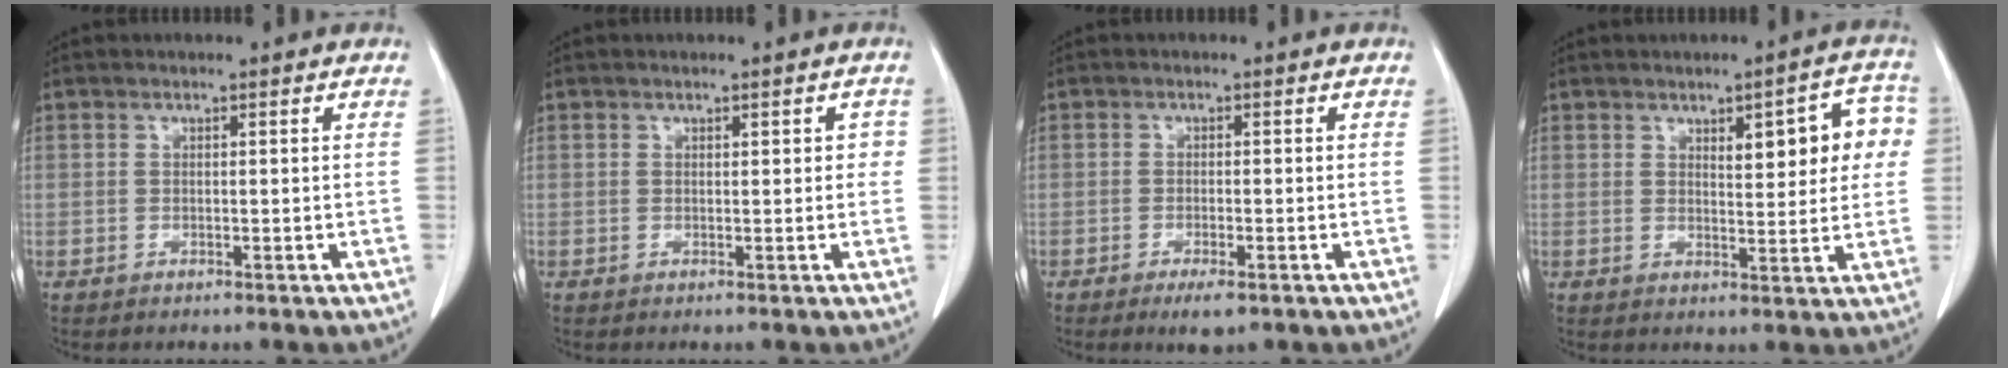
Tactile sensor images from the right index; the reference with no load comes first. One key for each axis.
{"total": 1.8, "fx": 0.4, "fy": 0.9, "fz": 1.4, "tx": -0.013, "ty": 0.012, "tz": 0.005}
{"total": 3.2, "fx": -1.9, "fy": 0.7, "fz": 2.5, "tx": -0.043, "ty": -0.006, "tz": -0.027}
{"total": 8.8, "fx": 2.5, "fy": 2.7, "fz": 7.9, "tx": -0.091, "ty": 0.021, "tz": 0.032}